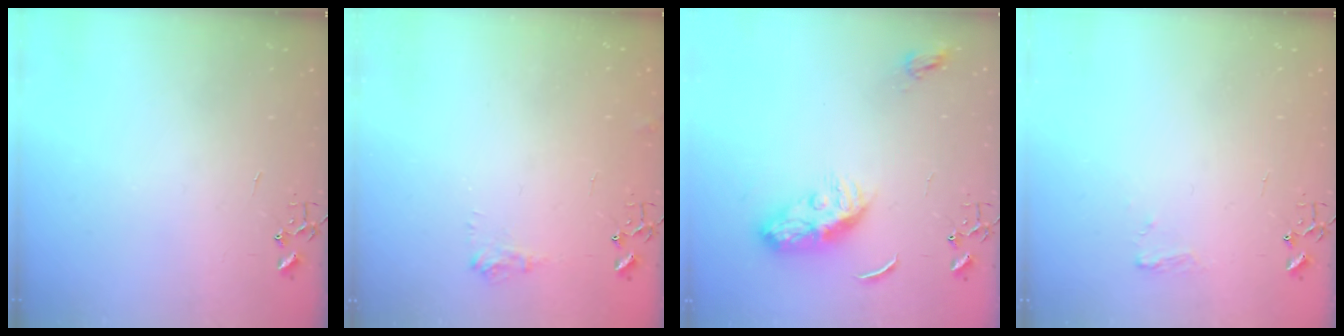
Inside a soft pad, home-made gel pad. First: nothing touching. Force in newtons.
{"total": 6.4, "press": 6.3, "slide": 0.8}
{"total": 10.8, "press": 10.8, "slide": 0.2}
{"total": 5.9, "press": 5.9, "slide": 0.7}